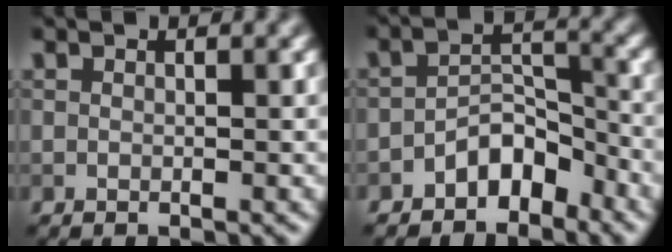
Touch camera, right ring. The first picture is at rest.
{"total": 3.7, "force": [-2.5, 2.0, 1.8], "torque": [-0.019, 0.015, -0.047]}